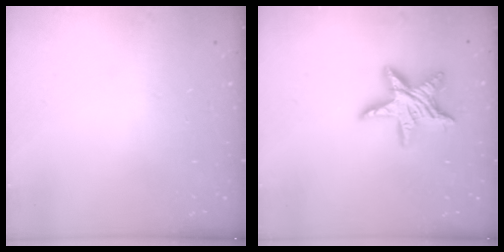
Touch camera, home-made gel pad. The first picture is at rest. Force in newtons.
{"total": 13.1, "press": 13.1, "slide": 0.9}